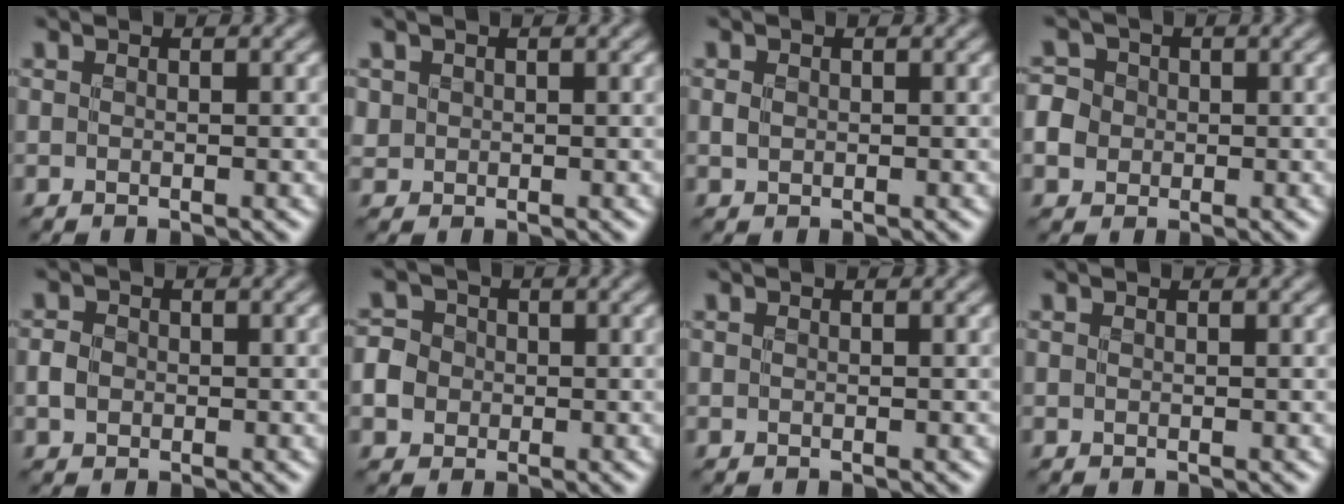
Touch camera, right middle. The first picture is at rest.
{"total": 1.0, "force": [0.3, 1.0, 0.1], "torque": [0.002, -0.004, 0.007]}
{"total": 0.9, "force": [0.1, 0.7, 0.5], "torque": [-0.011, -0.002, 0.002]}
{"total": 4.4, "force": [-0.1, 4.1, 1.7], "torque": [-0.030, 0.024, -0.021]}
{"total": 1.7, "force": [-0.3, 1.4, 0.8], "torque": [-0.014, 0.000, -0.011]}
{"total": 3.8, "force": [-0.4, 3.5, 1.4], "torque": [-0.019, 0.014, -0.021]}
{"total": 0.0}
{"total": 0.0}